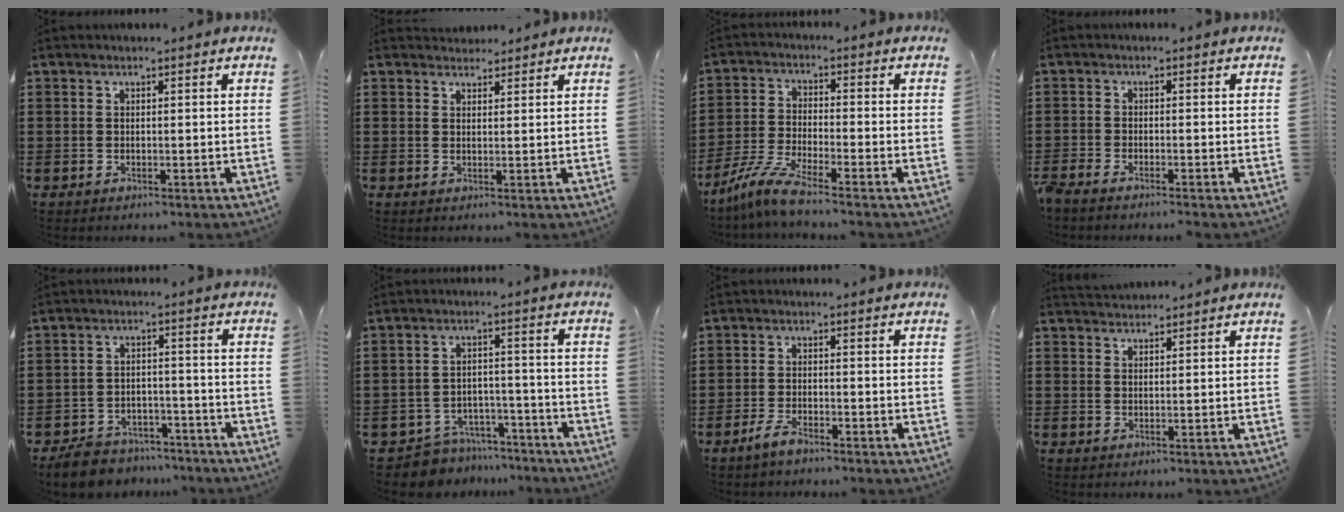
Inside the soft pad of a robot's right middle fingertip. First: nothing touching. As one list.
[{"total": 2.2, "force": [2.0, 0.8, -0.2], "torque": [-0.002, 0.003, 0.040]}, {"total": 6.1, "force": [-5.0, 0.2, 3.6], "torque": [-0.100, -0.022, -0.102]}, {"total": 1.7, "force": [-1.6, 0.0, 0.6], "torque": [-0.018, -0.002, -0.033]}, {"total": 5.5, "force": [-5.3, 1.2, 0.7], "torque": [-0.026, 0.010, -0.108]}, {"total": 5.9, "force": [-5.8, 1.1, 0.3], "torque": [-0.013, 0.012, -0.117]}, {"total": 2.9, "force": [-2.2, 0.5, 1.9], "torque": [-0.046, -0.002, -0.045]}, {"total": 1.8, "force": [1.8, 0.4, -0.1], "torque": [-0.004, 0.004, 0.035]}]